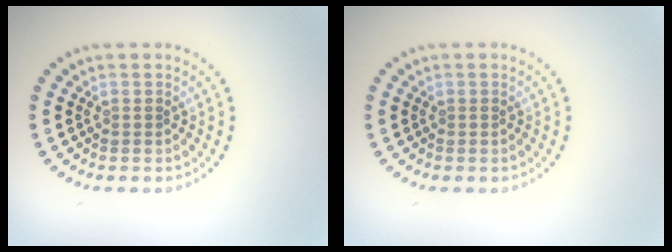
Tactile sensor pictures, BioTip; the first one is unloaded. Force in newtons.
{"total": 0.0}